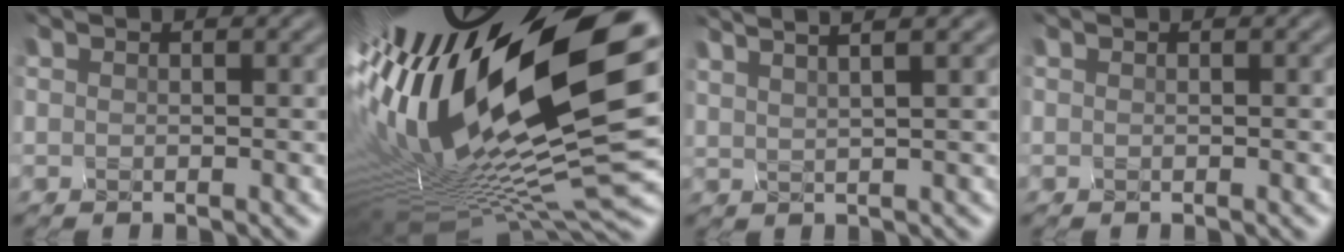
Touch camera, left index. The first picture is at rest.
{"total": 20.7, "force": [0.3, 5.9, 19.8], "torque": [-0.368, -0.017, 0.000]}
{"total": 5.7, "force": [3.7, 1.6, 4.0], "torque": [-0.049, 0.031, 0.026]}
{"total": 0.0}